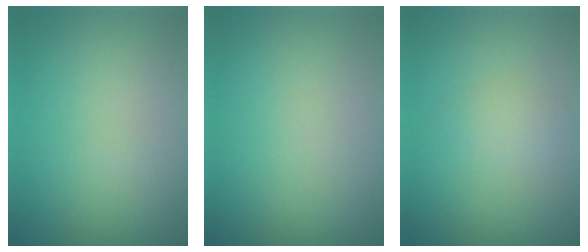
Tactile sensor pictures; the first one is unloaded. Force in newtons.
{"total": 0.0}
{"total": 1.4, "press": 1.4, "slide": 0.0}